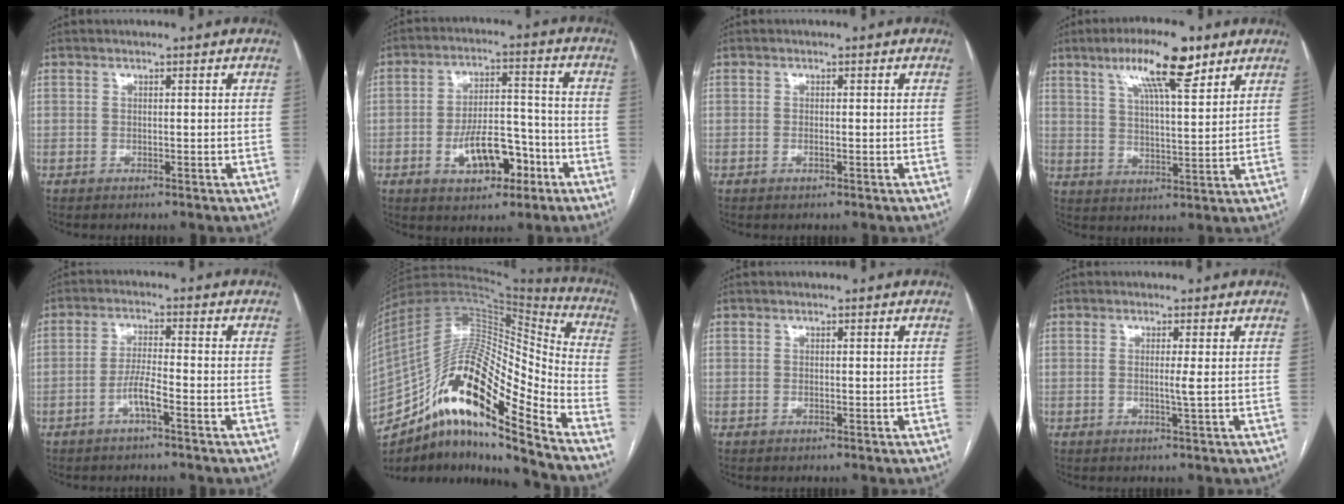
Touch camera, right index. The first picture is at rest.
{"total": 9.5, "force": [-4.0, 4.6, 7.3], "torque": [-0.124, 0.020, -0.058]}
{"total": 0.7, "force": [-0.2, 0.1, 0.6], "torque": [-0.014, -0.001, -0.003]}
{"total": 11.5, "force": [7.1, 2.3, 8.8], "torque": [-0.153, 0.009, 0.117]}
{"total": 3.9, "force": [-2.1, 0.1, 3.3], "torque": [-0.062, 0.006, -0.039]}
{"total": 23.4, "force": [-14.4, 4.2, 18.0], "torque": [-0.320, 0.019, -0.251]}
{"total": 0.0}
{"total": 1.7, "force": [-0.1, -0.6, 1.6], "torque": [-0.029, -0.002, -0.003]}